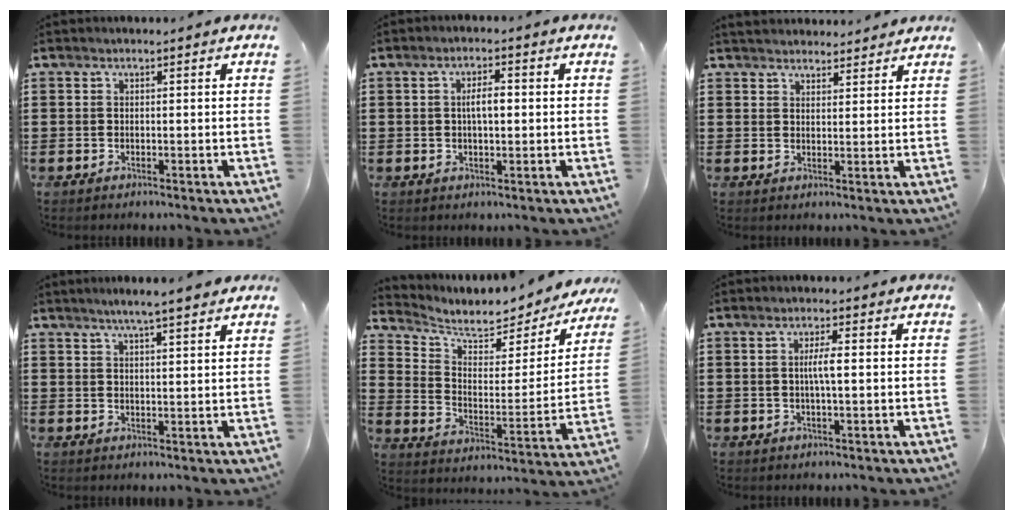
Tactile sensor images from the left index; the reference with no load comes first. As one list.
[{"total": 3.3, "force": [0.1, 1.2, 3.0], "torque": [-0.059, 0.004, -0.001]}, {"total": 2.6, "force": [2.5, 0.5, -0.4], "torque": [-0.001, -0.005, 0.048]}, {"total": 3.6, "force": [3.1, -0.1, 1.9], "torque": [-0.045, -0.003, 0.053]}, {"total": 5.4, "force": [4.6, 2.1, 1.8], "torque": [-0.057, -0.038, 0.075]}, {"total": 2.8, "force": [-0.1, 0.4, 2.8], "torque": [-0.053, -0.002, -0.003]}]